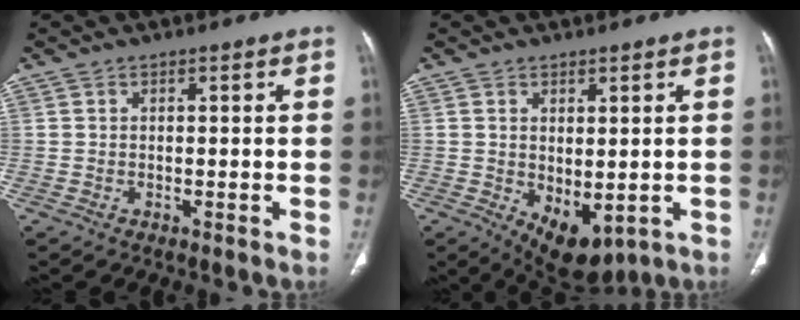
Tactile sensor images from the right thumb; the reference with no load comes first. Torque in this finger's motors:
{"motor_torque": [-0.07, 0.47, 0.00, -0.05, 0.06]}